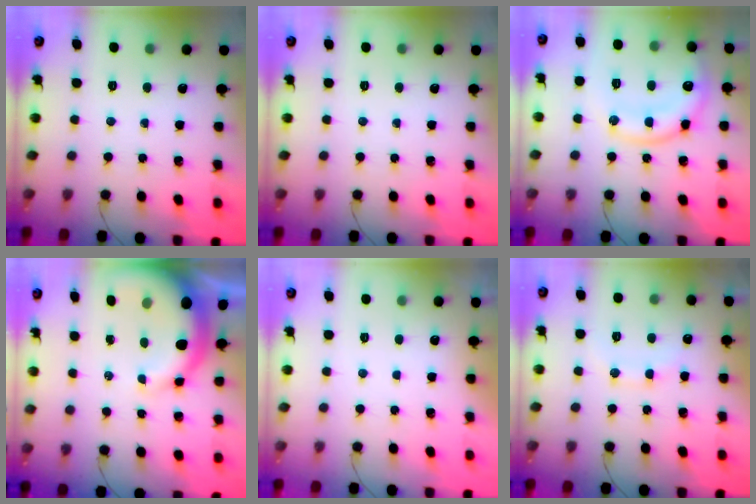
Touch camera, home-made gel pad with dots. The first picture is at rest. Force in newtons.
{"total": 0.0}
{"total": 15.6, "press": 15.6, "slide": 1.5}
{"total": 11.2, "press": 11.0, "slide": 2.0}
{"total": 2.9, "press": 2.9, "slide": 0.1}
{"total": 9.3, "press": 9.3, "slide": 0.7}